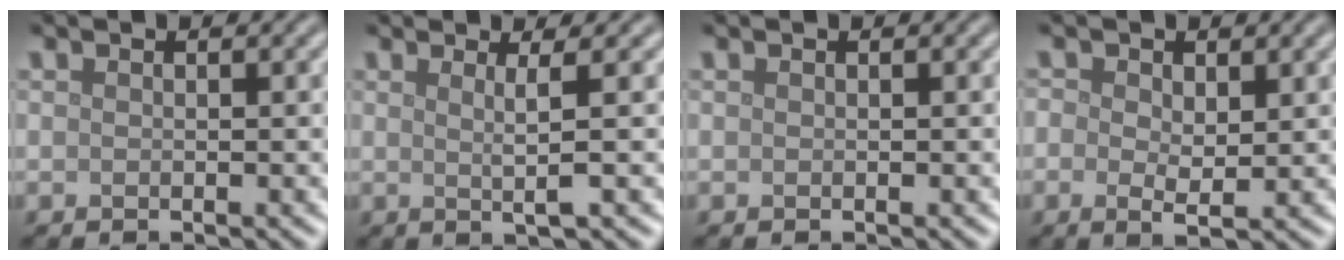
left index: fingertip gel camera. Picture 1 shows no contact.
{"total": 2.2, "force": [0.6, 0.4, 2.1], "torque": [-0.041, 0.000, 0.003]}
{"total": 0.0}
{"total": 2.2, "force": [0.5, 1.3, 1.7], "torque": [-0.034, -0.002, 0.008]}